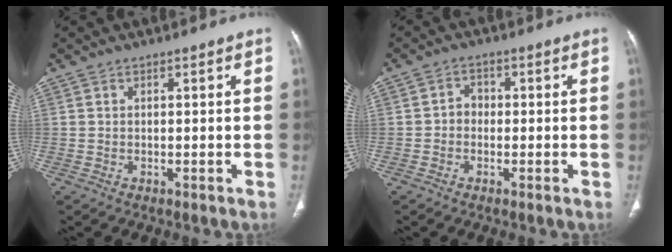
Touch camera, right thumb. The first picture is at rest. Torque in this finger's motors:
{"motor_torque": [0.06, 0.33, 0.53, 0.18, 0.05]}